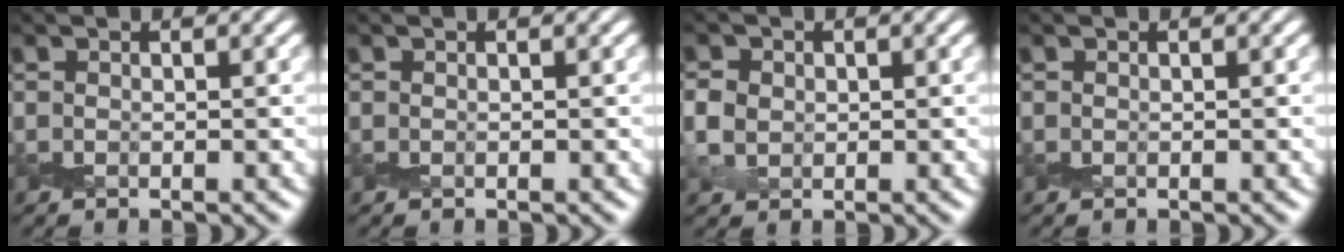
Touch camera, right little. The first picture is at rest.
{"total": 0.0}
{"total": 1.9, "force": [0.0, 1.7, 0.8], "torque": [-0.029, 0.000, -0.003]}
{"total": 0.0}